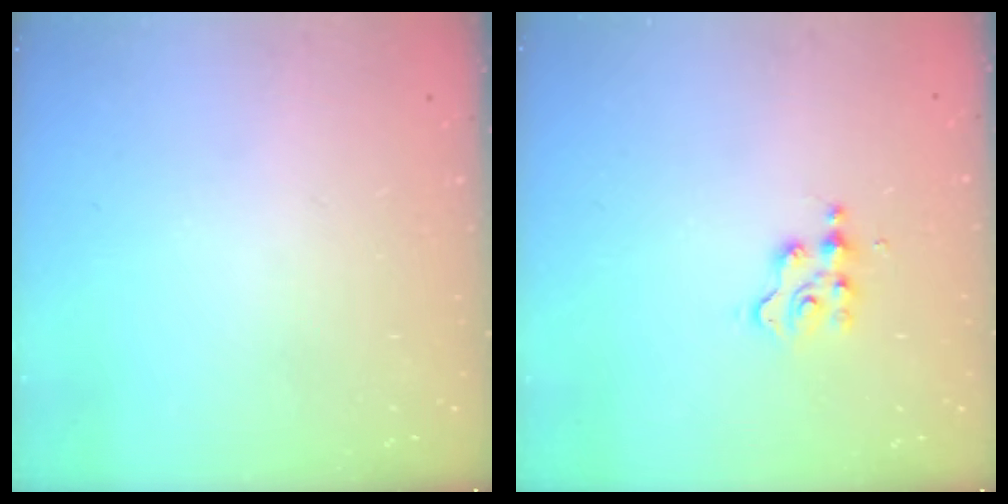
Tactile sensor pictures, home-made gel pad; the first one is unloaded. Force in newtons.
{"total": 2.9, "press": 2.9, "slide": 0.2}